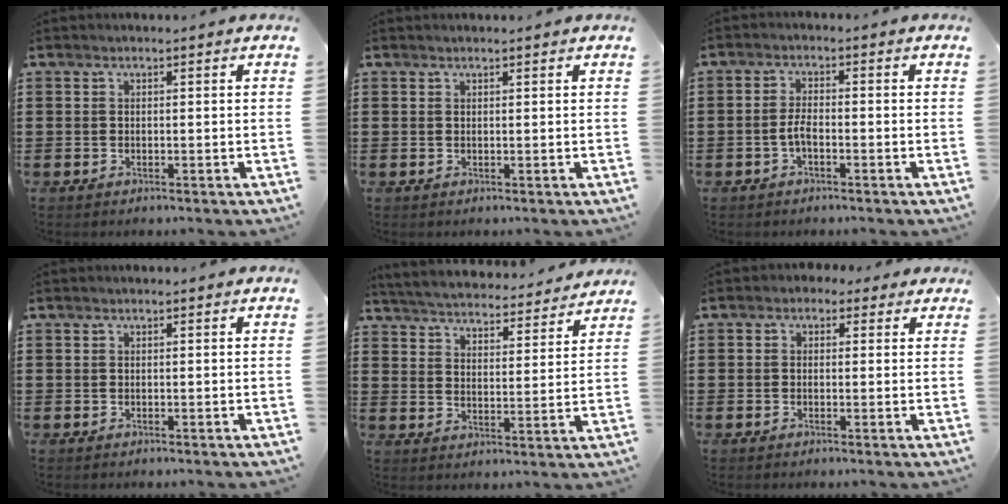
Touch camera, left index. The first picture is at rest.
{"total": 0.5, "force": [0.5, 0.0, 0.2], "torque": [-0.006, -0.001, 0.010]}
{"total": 2.6, "force": [-1.1, 0.9, 2.2], "torque": [-0.055, -0.001, -0.026]}
{"total": 0.0}
{"total": 4.4, "force": [4.3, -0.3, 0.4], "torque": [-0.033, -0.039, 0.068]}
{"total": 1.7, "force": [0.6, 1.5, 0.4], "torque": [-0.015, 0.010, 0.009]}